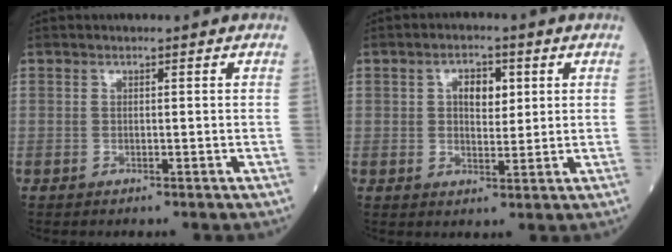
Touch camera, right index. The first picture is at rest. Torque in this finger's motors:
{"motor_torque": [0.02, 0.01, 0.05, 0.03]}